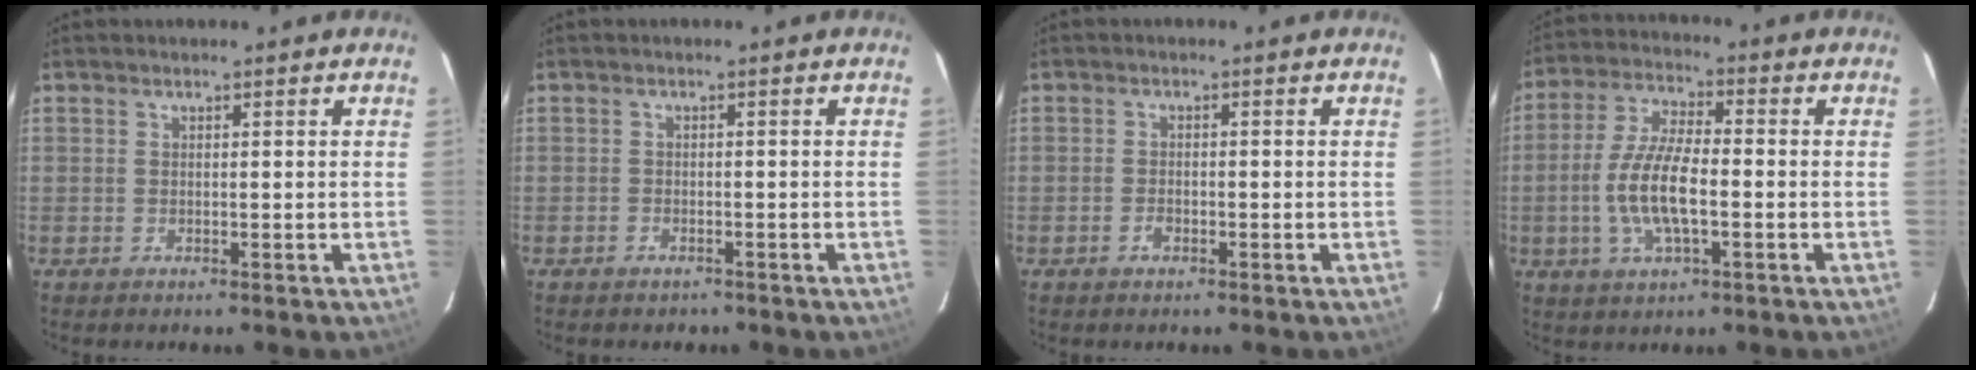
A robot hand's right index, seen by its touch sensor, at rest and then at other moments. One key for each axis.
{"total": 2.1, "fx": -1.6, "fy": 1.4, "fz": 0.3, "tx": -0.011, "ty": 0.001, "tz": -0.021}
{"total": 1.9, "fx": -1.1, "fy": 1.0, "fz": 1.2, "tx": -0.026, "ty": 0.001, "tz": -0.019}
{"total": 10.7, "fx": -2.4, "fy": 3.6, "fz": 9.8, "tx": -0.203, "ty": 0.000, "tz": -0.047}